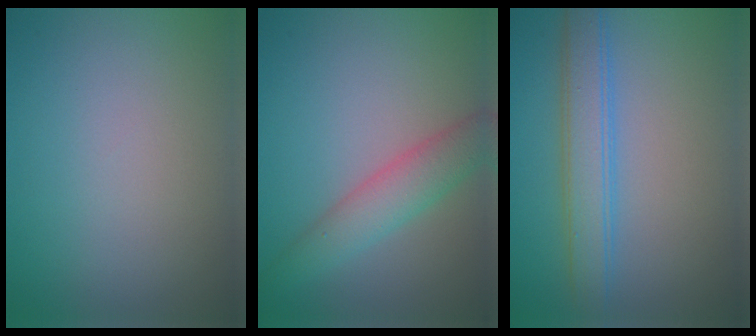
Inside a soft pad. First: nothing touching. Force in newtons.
{"total": 3.7, "press": 3.7, "slide": 0.1}
{"total": 4.0, "press": 4.0, "slide": 0.1}